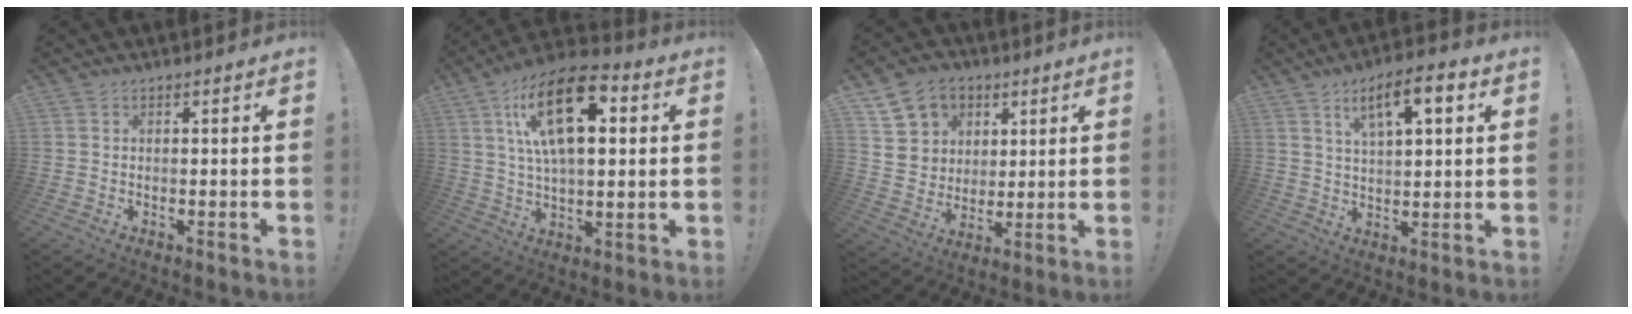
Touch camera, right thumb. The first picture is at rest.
{"total": 20.6, "force": [6.3, 9.7, 17.1], "torque": [-0.302, -0.014, 0.098]}
{"total": 11.8, "force": [5.6, 9.9, 3.2], "torque": [-0.047, -0.027, 0.115]}
{"total": 10.1, "force": [4.6, 3.3, 8.4], "torque": [-0.124, -0.013, 0.073]}